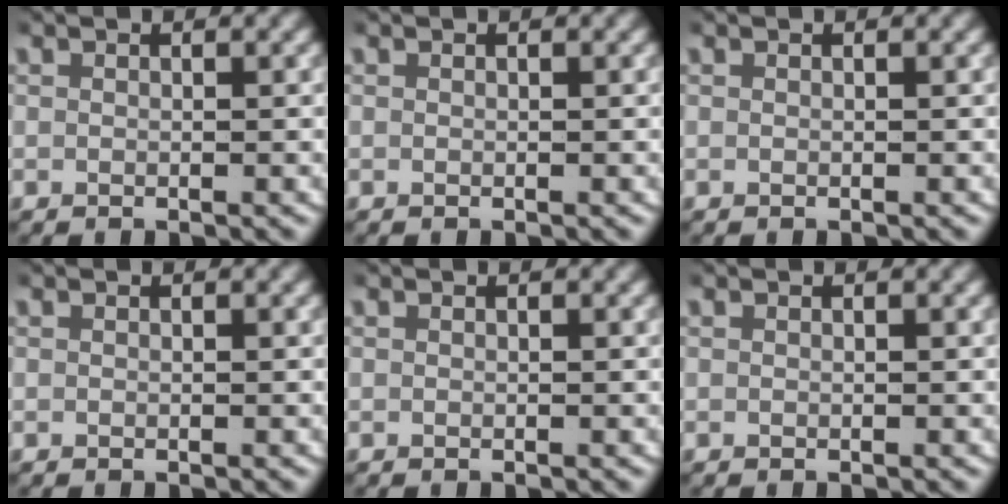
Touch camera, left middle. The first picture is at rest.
{"total": 0.0}
{"total": 0.0}
{"total": 0.0}
{"total": 0.0}
{"total": 0.0}